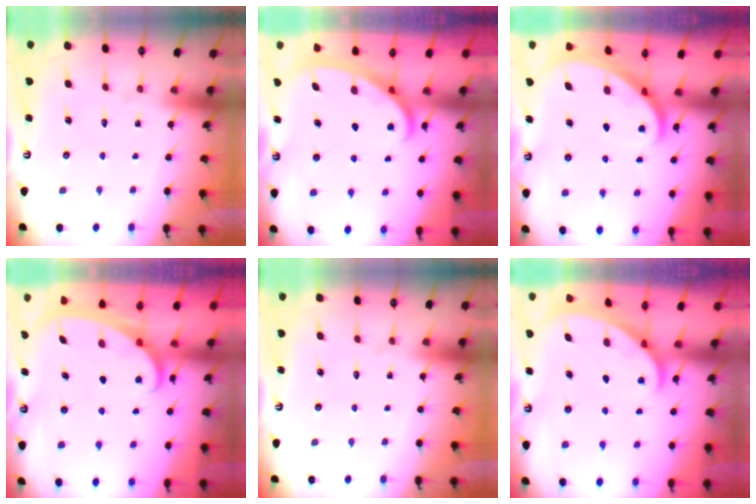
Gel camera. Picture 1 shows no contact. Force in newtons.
{"total": 2.8, "press": 2.7, "slide": 0.4}
{"total": 2.8, "press": 2.8, "slide": 0.3}
{"total": 2.2, "press": 2.1, "slide": 0.3}
{"total": 0.0}
{"total": 1.3, "press": 1.3, "slide": 0.0}